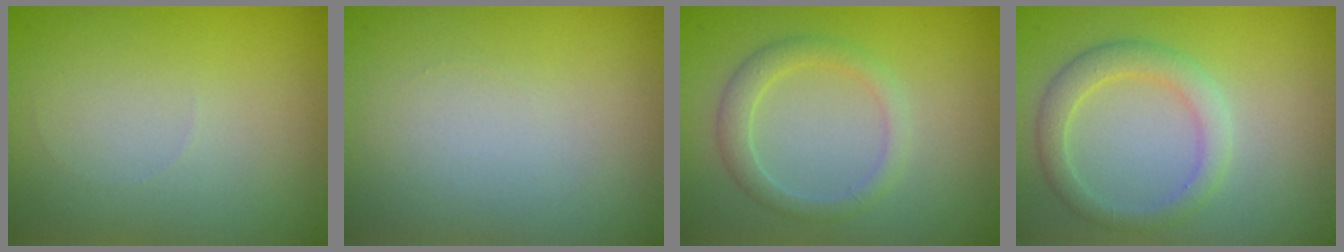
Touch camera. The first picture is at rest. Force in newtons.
{"total": 0.0}
{"total": 2.3, "press": 2.3, "slide": 0.0}
{"total": 2.8, "press": 2.8, "slide": 0.2}